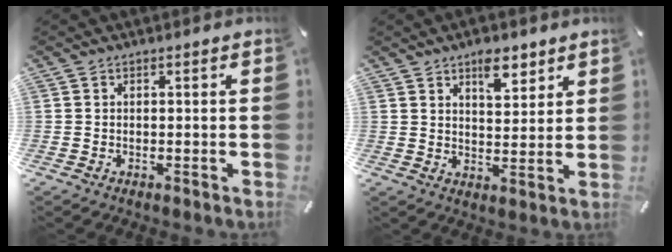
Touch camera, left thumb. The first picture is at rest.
{"total": 7.1, "force": [5.0, 3.5, 3.7], "torque": [-0.036, -0.028, 0.082]}